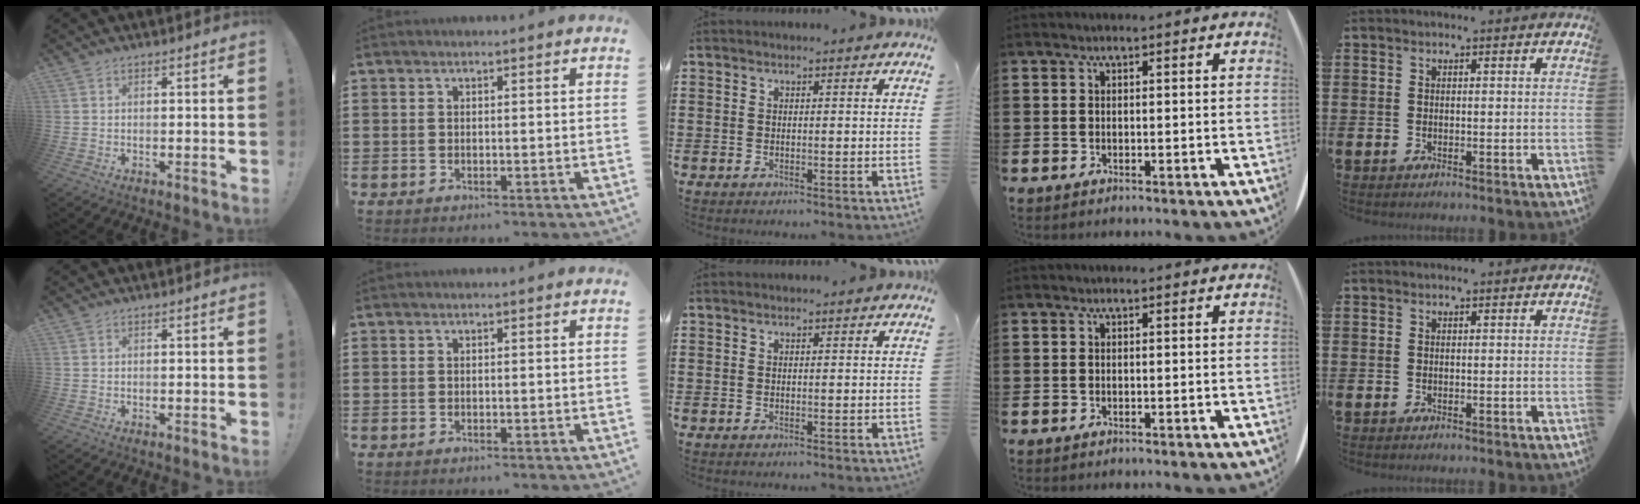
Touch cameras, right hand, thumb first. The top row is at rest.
{}